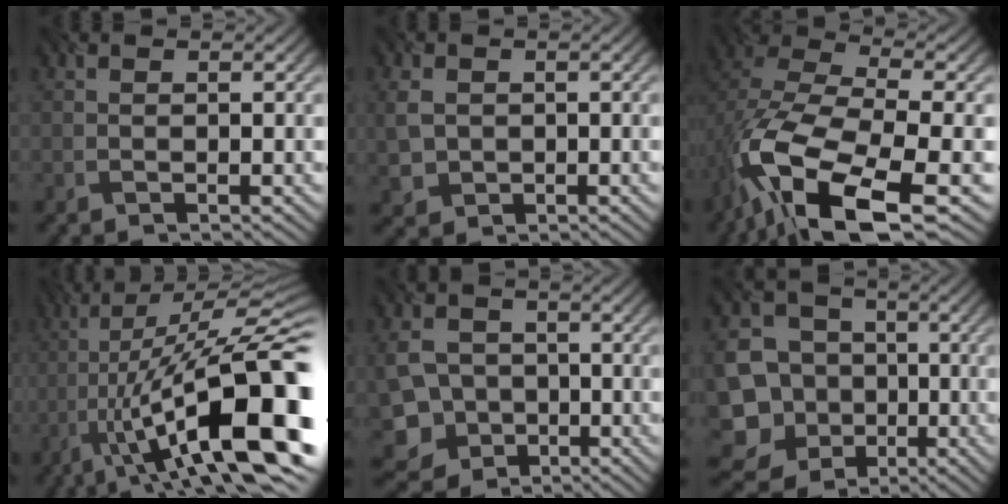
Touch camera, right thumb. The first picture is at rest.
{"total": 3.7, "force": [0.1, 3.2, 1.9], "torque": [-0.057, -0.008, 0.004]}
{"total": 15.5, "force": [-7.3, 7.0, 11.7], "torque": [-0.277, -0.040, -0.118]}
{"total": 18.9, "force": [-6.0, 4.9, 17.2], "torque": [-0.262, 0.011, -0.098]}
{"total": 7.4, "force": [-2.2, 6.3, 3.1], "torque": [-0.092, -0.026, -0.049]}
{"total": 13.8, "force": [-4.7, 12.2, 4.4], "torque": [-0.146, -0.045, -0.090]}